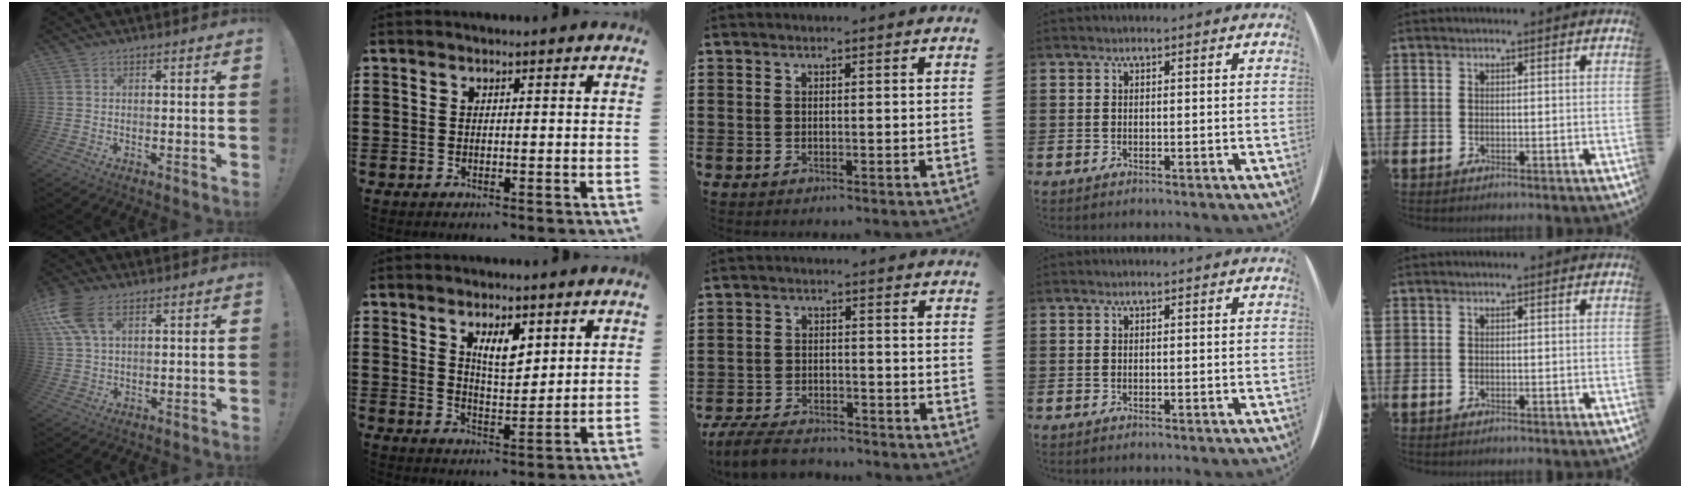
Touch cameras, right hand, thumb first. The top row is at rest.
{"thumb": {"total": 11.4, "force": [5.1, 6.1, 8.2], "torque": [-0.173, -0.009, 0.099]}, "index": {"total": 5.0, "force": [2.7, 1.8, 3.9], "torque": [-0.066, 0.000, 0.042]}, "middle": {"total": 5.6, "force": [-5.2, 1.2, 1.7], "torque": [-0.044, 0.001, -0.103]}}